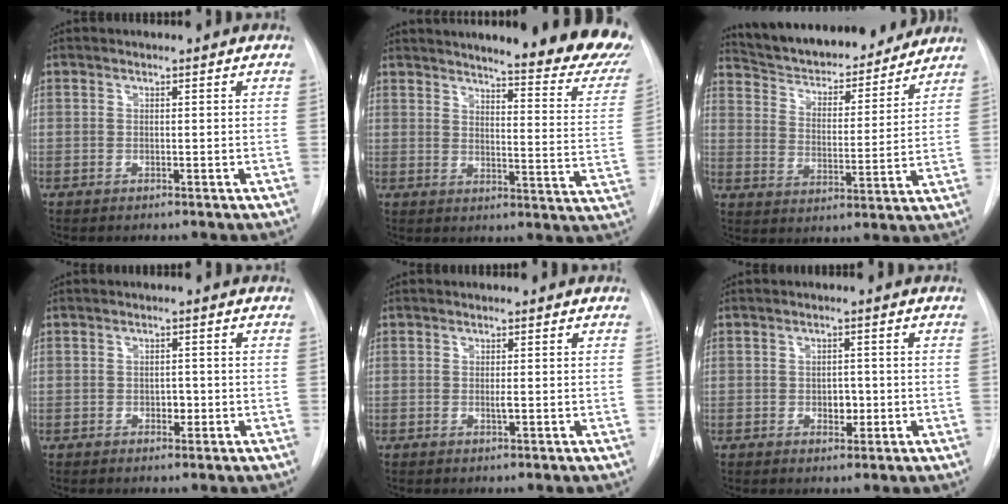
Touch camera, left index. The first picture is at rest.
{"total": 24.7, "force": [21.7, 2.3, 11.7], "torque": [-0.157, -0.089, 0.249]}
{"total": 20.2, "force": [18.5, 4.6, 6.6], "torque": [-0.103, -0.002, 0.271]}
{"total": 1.5, "force": [-0.2, 1.1, 1.1], "torque": [-0.013, 0.001, 0.000]}
{"total": 0.7, "force": [0.1, 0.0, 0.7], "torque": [-0.017, -0.003, 0.000]}
{"total": 2.3, "force": [-0.4, 1.6, 1.6], "torque": [-0.020, 0.002, -0.002]}